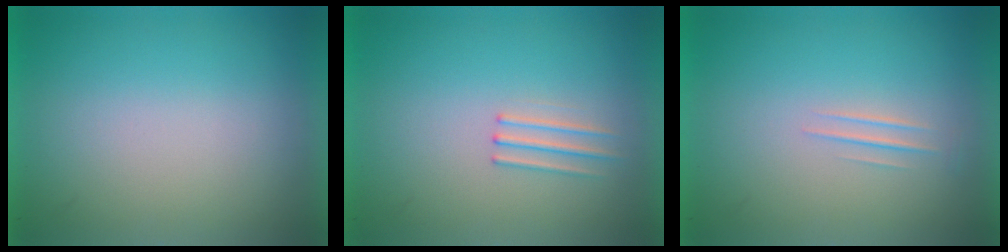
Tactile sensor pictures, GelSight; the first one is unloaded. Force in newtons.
{"total": 1.2}
{"total": 1.1}